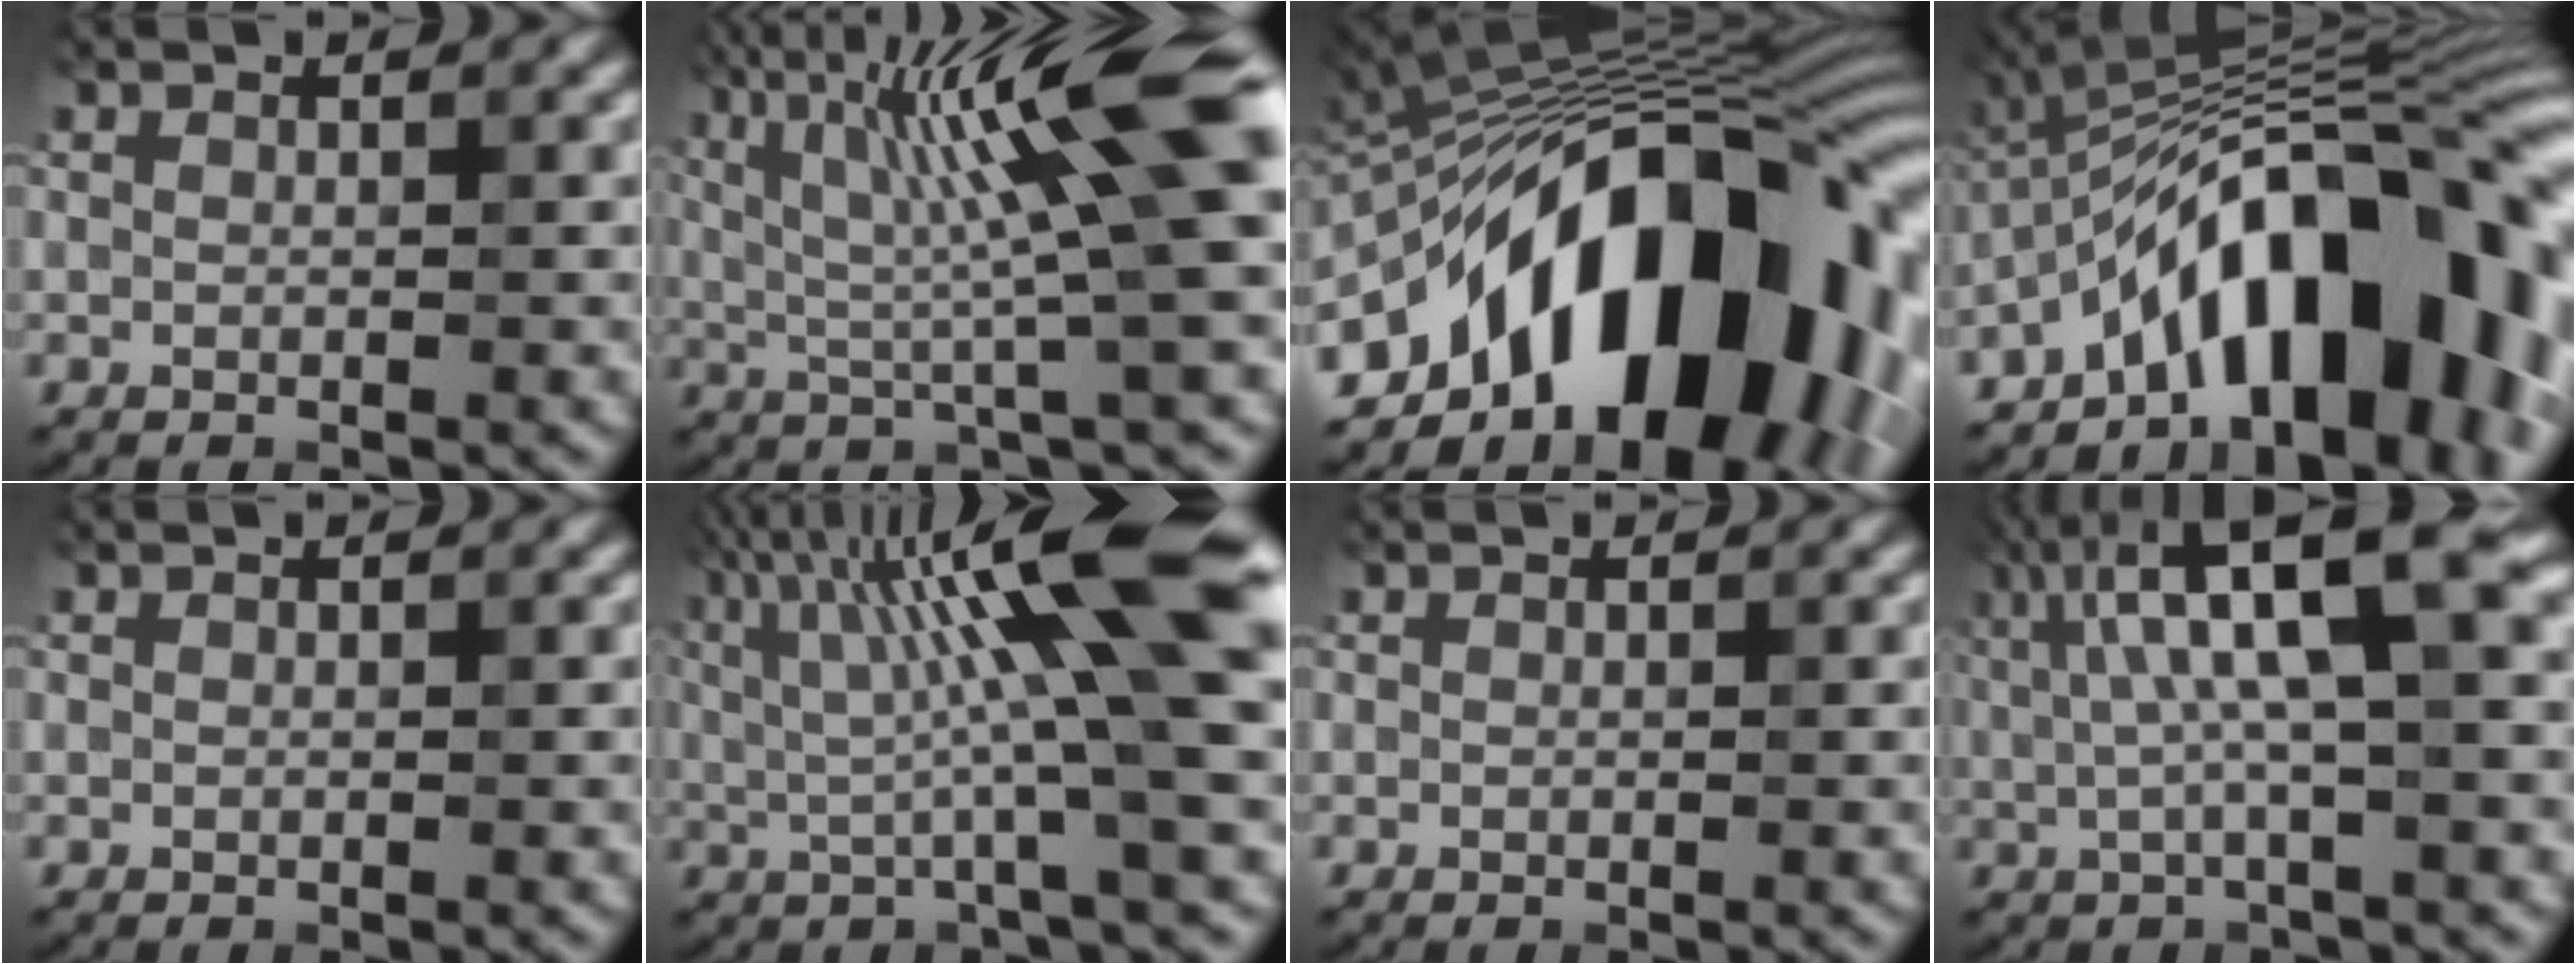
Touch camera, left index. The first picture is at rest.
{"total": 12.9, "force": [2.9, 1.8, 12.4], "torque": [-0.196, 0.020, 0.056]}
{"total": 18.5, "force": [-6.4, 9.4, 14.6], "torque": [-0.214, 0.011, -0.104]}
{"total": 14.5, "force": [-7.0, 5.6, 11.4], "torque": [-0.149, 0.023, -0.105]}
{"total": 0.0}
{"total": 14.9, "force": [2.9, 2.6, 14.4], "torque": [-0.231, 0.015, 0.056]}
{"total": 0.0}
{"total": 8.9, "force": [2.0, 2.2, 8.4], "torque": [-0.142, 0.011, 0.037]}